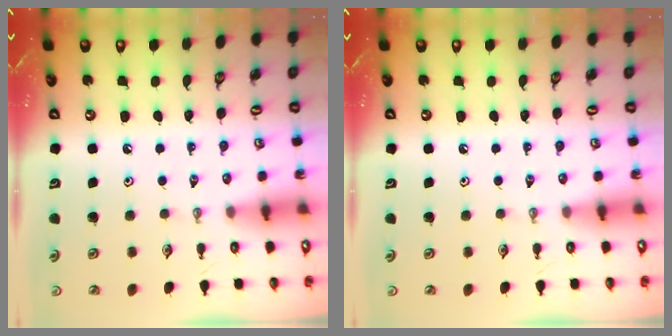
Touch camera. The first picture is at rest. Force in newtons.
{"total": 0.0}